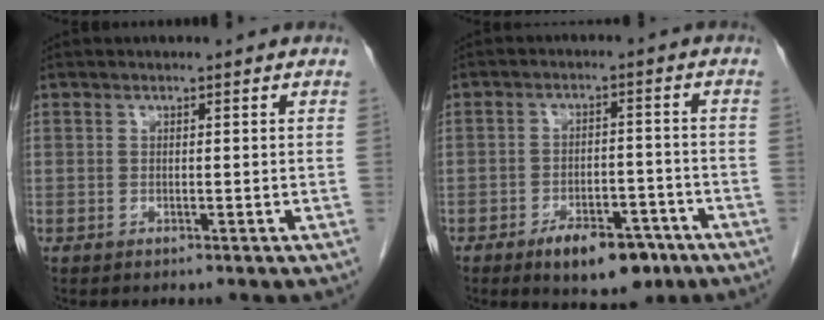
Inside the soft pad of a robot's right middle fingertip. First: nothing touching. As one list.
[{"total": 8.7, "force": [-5.5, 3.8, 5.5], "torque": [-0.076, 0.000, -0.079]}]